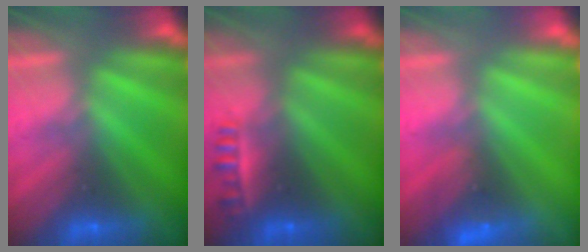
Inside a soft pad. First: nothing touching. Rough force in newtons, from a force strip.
{"total": 2.3}
{"total": 2.5}